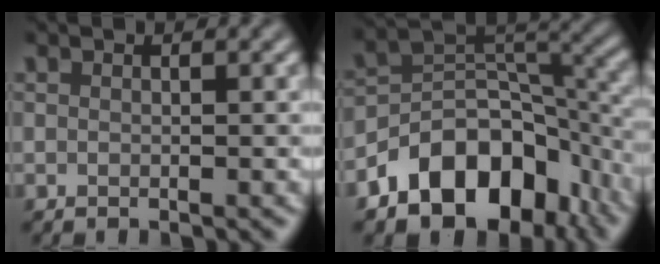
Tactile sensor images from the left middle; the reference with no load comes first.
{"total": 10.0, "force": [-5.5, 6.5, 5.3], "torque": [-0.068, 0.010, -0.103]}